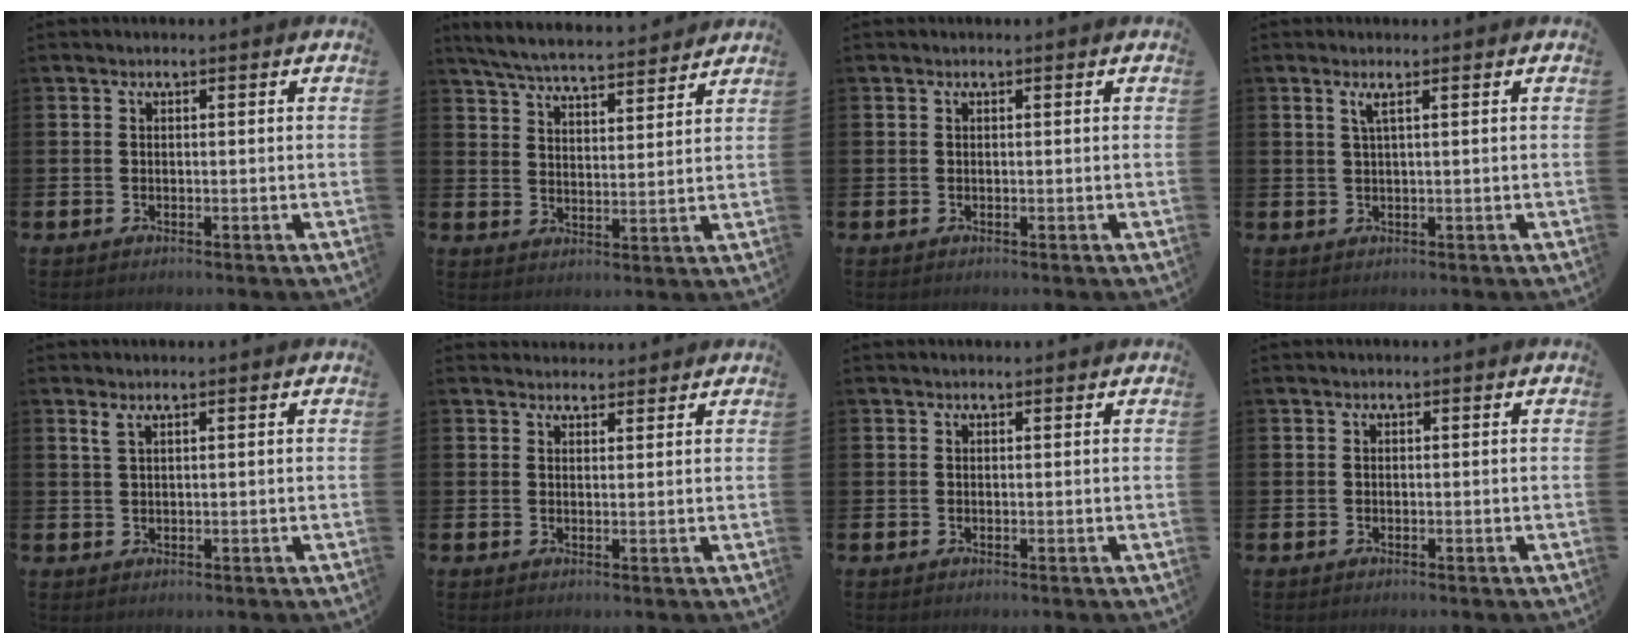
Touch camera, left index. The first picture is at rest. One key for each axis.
{"total": 6.1, "fx": 6.0, "fy": 0.6, "fz": 1.4, "tx": -0.052, "ty": -0.036, "tz": 0.106}
{"total": 0.0}
{"total": 1.5, "fx": 0.8, "fy": -0.1, "fz": 1.3, "tx": -0.034, "ty": 0.002, "tz": 0.014}
{"total": 1.3, "fx": 0.9, "fy": 0.2, "fz": 0.9, "tx": -0.016, "ty": 0.001, "tz": 0.016}
{"total": 2.2, "fx": 2.1, "fy": 0.7, "fz": -0.1, "tx": 0.007, "ty": -0.009, "tz": 0.037}
{"total": 0.0}
{"total": 0.0}